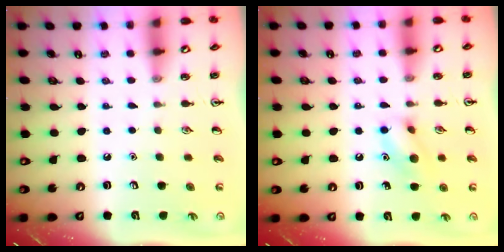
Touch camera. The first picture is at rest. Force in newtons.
{"total": 10.0, "press": 9.8, "slide": 1.7}